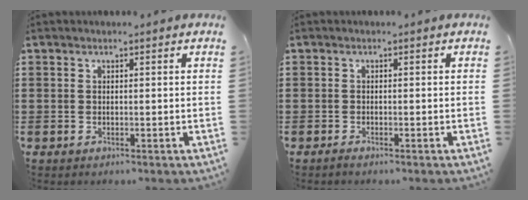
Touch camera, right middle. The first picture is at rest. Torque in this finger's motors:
{"motor_torque": [-1.00, 1.12, -0.02, -0.01]}